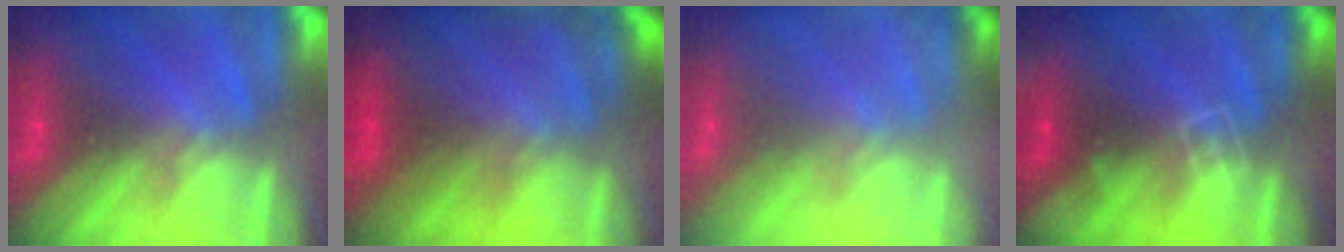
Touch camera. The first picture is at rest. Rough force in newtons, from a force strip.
{"total": 7.3}
{"total": 7.1}
{"total": 2.9}